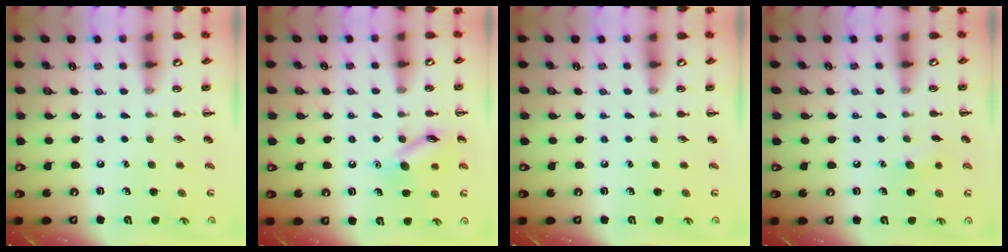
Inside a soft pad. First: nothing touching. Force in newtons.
{"total": 11.6, "press": 11.5, "slide": 1.0}
{"total": 0.0}
{"total": 5.8, "press": 5.7, "slide": 1.5}